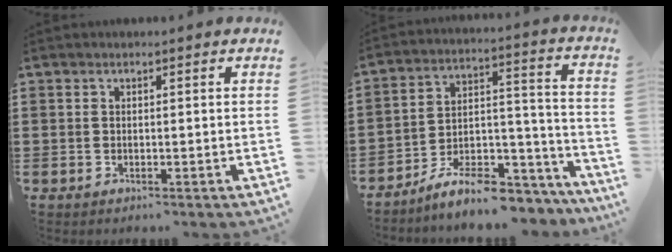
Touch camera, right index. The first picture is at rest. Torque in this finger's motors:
{"motor_torque": [0.27, 0.28, 0.50, 0.09]}